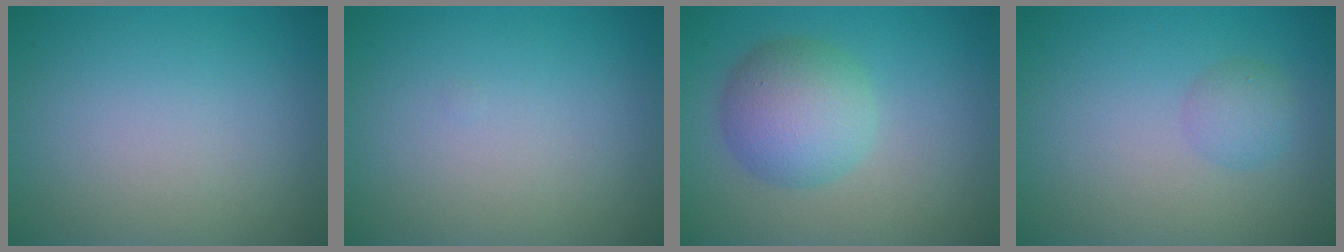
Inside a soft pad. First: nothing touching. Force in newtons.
{"total": 0.0}
{"total": 5.3, "press": 5.3, "slide": 0.2}
{"total": 1.6, "press": 1.6, "slide": 0.1}